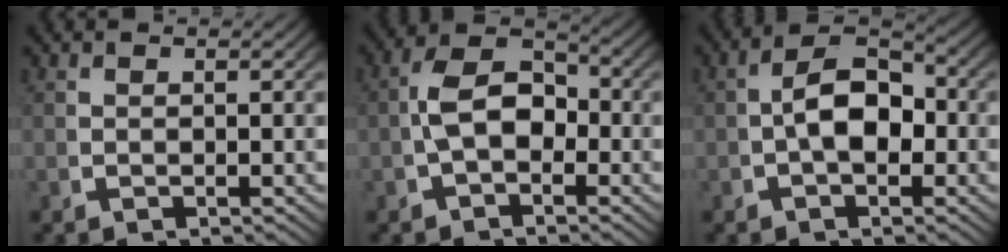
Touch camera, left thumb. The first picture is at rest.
{"total": 6.6, "force": [-0.6, 4.6, 4.8], "torque": [-0.083, -0.014, -0.006]}
{"total": 6.4, "force": [-0.2, 3.9, 5.0], "torque": [-0.081, -0.011, -0.001]}